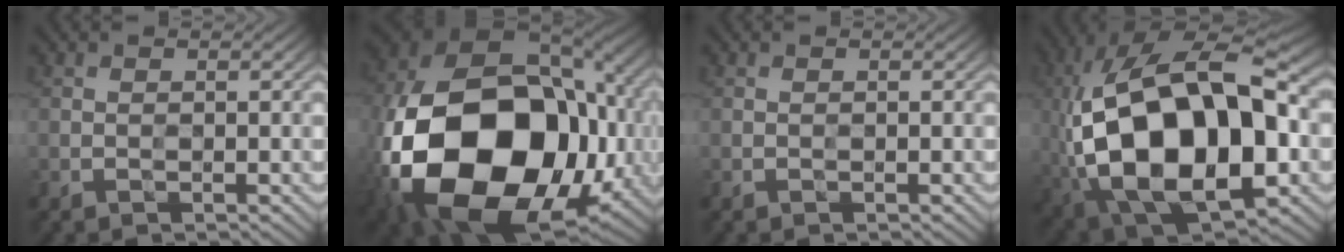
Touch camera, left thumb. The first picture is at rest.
{"total": 22.5, "force": [-4.5, 16.4, 14.6], "torque": [-0.372, -0.058, -0.041]}
{"total": 0.0}
{"total": 20.2, "force": [-1.5, 11.7, 16.5], "torque": [-0.357, -0.008, -0.012]}